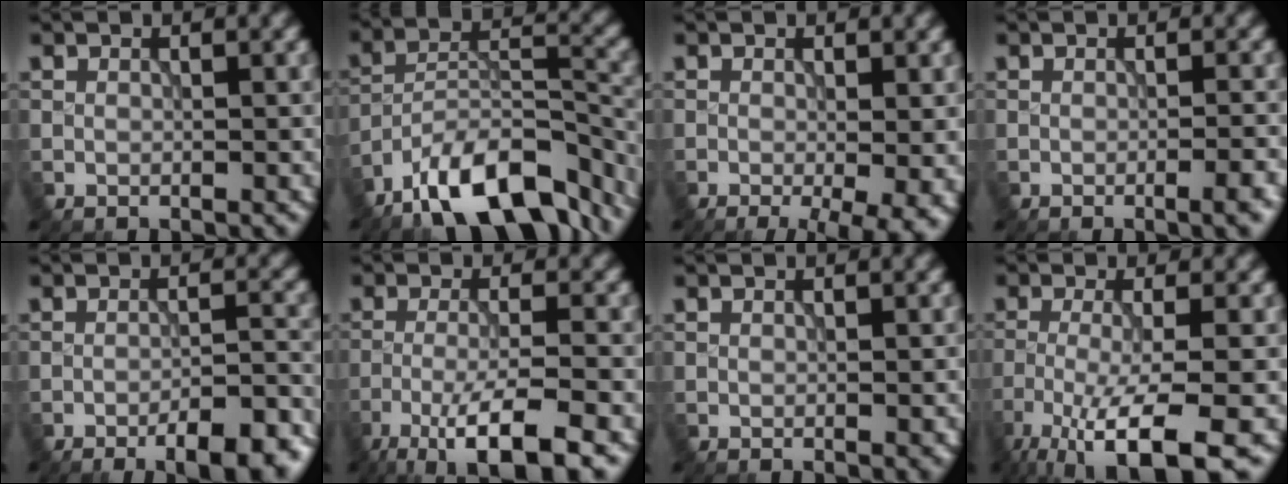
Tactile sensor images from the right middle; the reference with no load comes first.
{"total": 12.3, "force": [-9.2, 4.0, 7.2], "torque": [-0.116, 0.009, -0.164]}
{"total": 4.4, "force": [-1.8, 0.8, 3.9], "torque": [-0.050, -0.008, -0.020]}
{"total": 2.2, "force": [-1.1, 0.4, 1.9], "torque": [-0.020, 0.002, -0.018]}
{"total": 8.3, "force": [-5.9, 2.3, 5.3], "torque": [-0.067, 0.000, -0.068]}
{"total": 7.4, "force": [-4.6, 1.2, 5.7], "torque": [-0.094, -0.001, -0.085]}
{"total": 0.7, "force": [-0.2, 0.2, 0.6], "torque": [-0.008, 0.000, -0.002]}
{"total": 8.4, "force": [-5.0, 1.8, 6.5], "torque": [-0.109, -0.009, -0.092]}